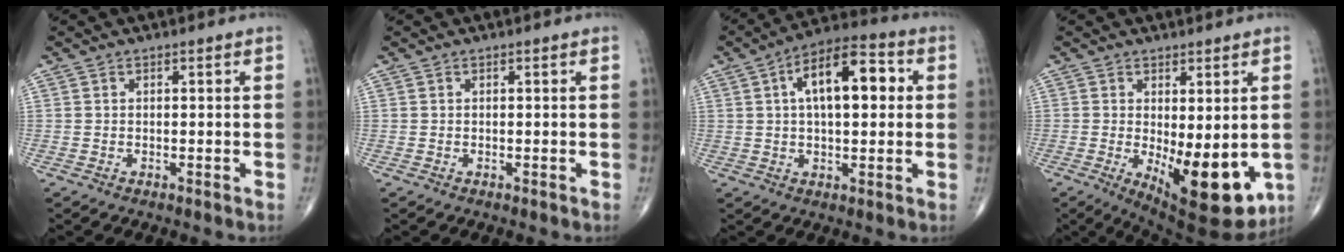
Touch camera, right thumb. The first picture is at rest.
{"total": 0.0}
{"total": 13.9, "force": [2.9, 6.5, 12.0], "torque": [-0.177, 0.023, 0.039]}
{"total": 14.2, "force": [-2.8, 5.8, 12.6], "torque": [-0.167, -0.029, -0.022]}